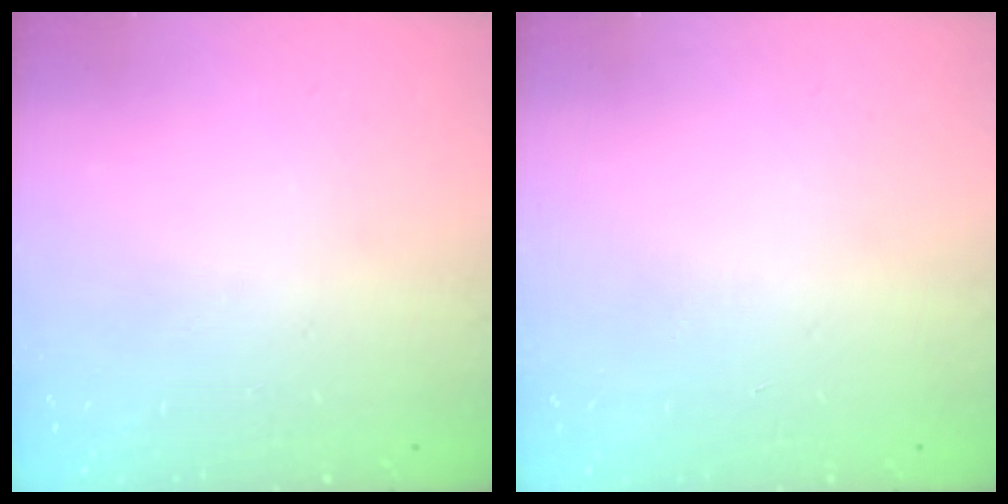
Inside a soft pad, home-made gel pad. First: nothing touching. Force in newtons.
{"total": 0.0}